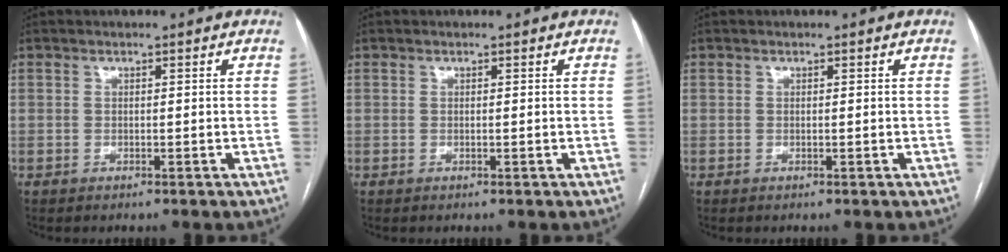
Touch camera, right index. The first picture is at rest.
{"total": 0.0}
{"total": 0.0}